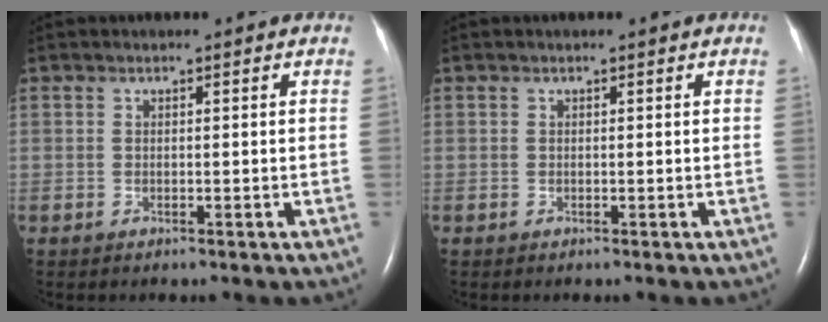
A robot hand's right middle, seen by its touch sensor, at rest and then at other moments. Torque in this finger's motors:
{"motor_torque": [0.03, -0.07, 0.00, 0.00]}